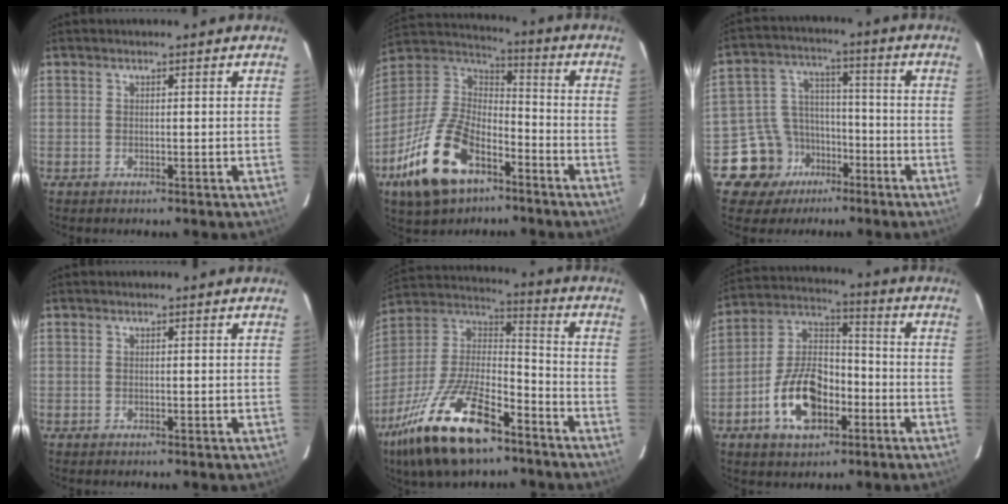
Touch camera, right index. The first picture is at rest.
{"total": 20.8, "force": [-11.1, 11.3, 13.5], "torque": [-0.300, -0.006, -0.199]}
{"total": 10.7, "force": [-6.4, 8.4, 1.6], "torque": [-0.054, 0.042, -0.099]}
{"total": 0.0}
{"total": 23.7, "force": [-14.5, 9.2, 16.3], "torque": [-0.334, -0.022, -0.259]}
{"total": 14.2, "force": [-6.0, 8.2, 9.9], "torque": [-0.196, 0.022, -0.099]}